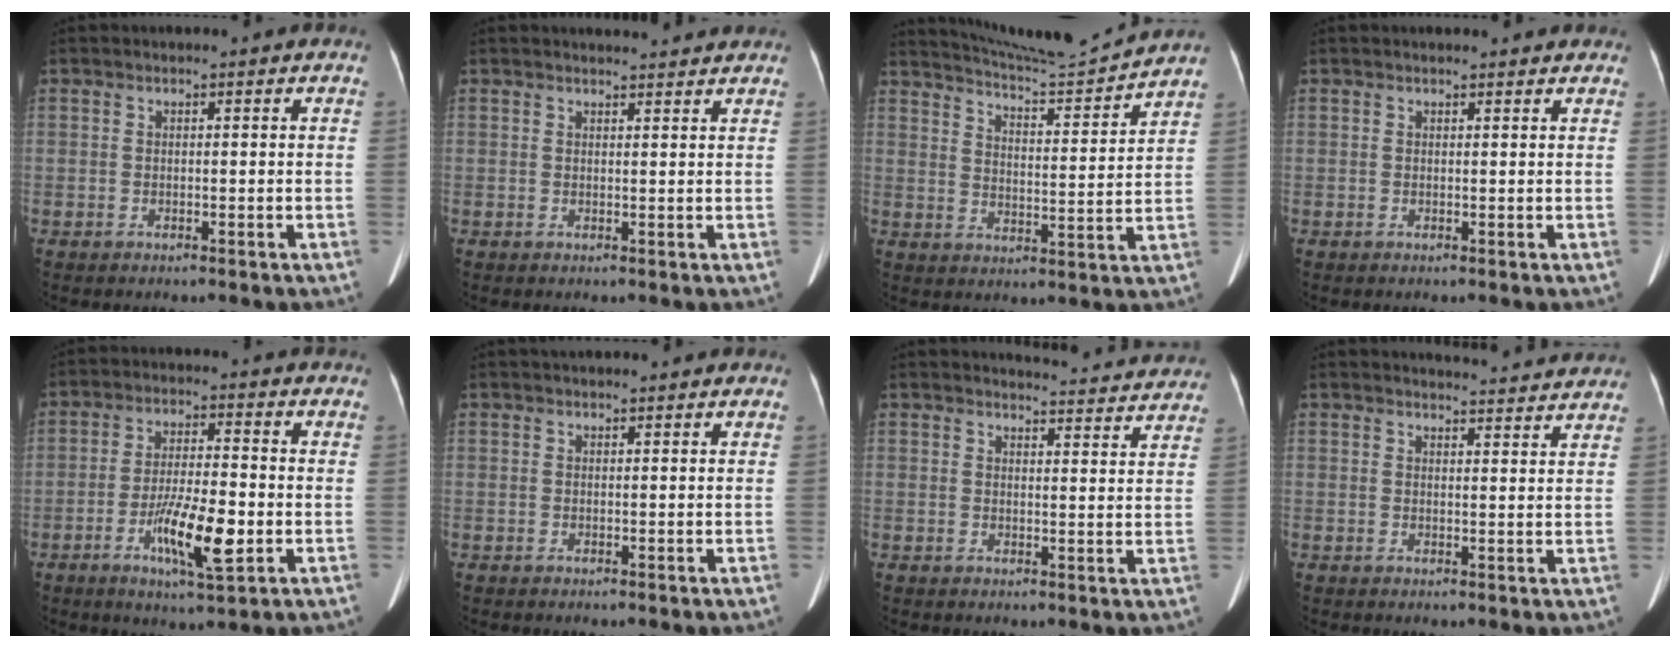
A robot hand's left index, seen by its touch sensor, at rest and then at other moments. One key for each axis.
{"total": 4.3, "fx": 4.2, "fy": 0.3, "fz": 0.9, "tx": -0.015, "ty": 0.014, "tz": 0.047}
{"total": 12.2, "fx": 11.8, "fy": -2.0, "fz": 2.1, "tx": -0.045, "ty": -0.029, "tz": 0.180}
{"total": 3.4, "fx": 3.2, "fy": 0.9, "fz": 0.9, "tx": -0.011, "ty": 0.014, "tz": 0.030}
{"total": 9.2, "fx": -3.0, "fy": 1.5, "fz": 8.6, "tx": -0.157, "ty": -0.010, "tz": -0.053}
{"total": 3.1, "fx": 2.7, "fy": 0.6, "fz": 1.5, "tx": -0.016, "ty": 0.033, "tz": 0.037}
{"total": 13.9, "fx": 13.6, "fy": 1.5, "fz": 2.0, "tx": 0.000, "ty": -0.032, "tz": 0.135}
{"total": 11.0, "fx": 10.8, "fy": 0.8, "fz": 2.0, "tx": -0.011, "ty": -0.002, "tz": 0.109}